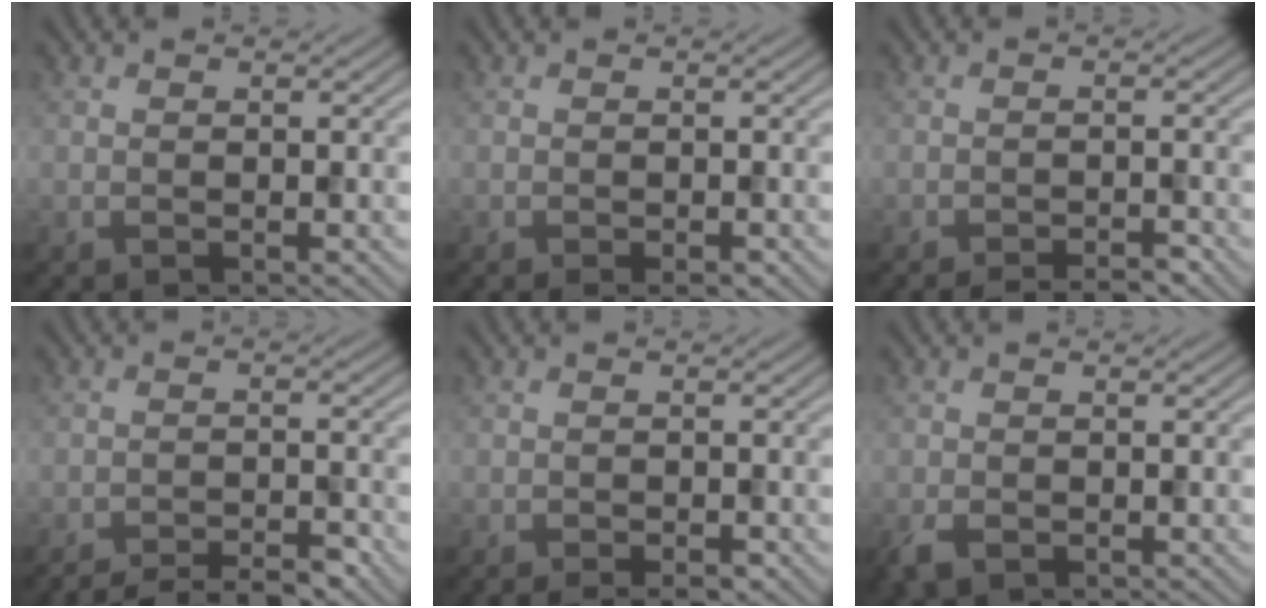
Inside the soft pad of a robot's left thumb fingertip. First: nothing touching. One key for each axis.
{"total": 1.7, "fx": -1.1, "fy": 0.5, "fz": 1.2, "tx": -0.018, "ty": -0.002, "tz": -0.013}
{"total": 3.2, "fx": -2.8, "fy": 0.3, "fz": 1.6, "tx": -0.021, "ty": 0.005, "tz": -0.043}
{"total": 6.2, "fx": -5.6, "fy": 1.0, "fz": 2.5, "tx": -0.039, "ty": 0.006, "tz": -0.083}
{"total": 2.4, "fx": -1.8, "fy": 0.6, "fz": 1.5, "tx": -0.020, "ty": 0.001, "tz": -0.025}
{"total": 2.1, "fx": -1.0, "fy": 1.3, "fz": 1.2, "tx": -0.034, "ty": -0.011, "tz": -0.022}